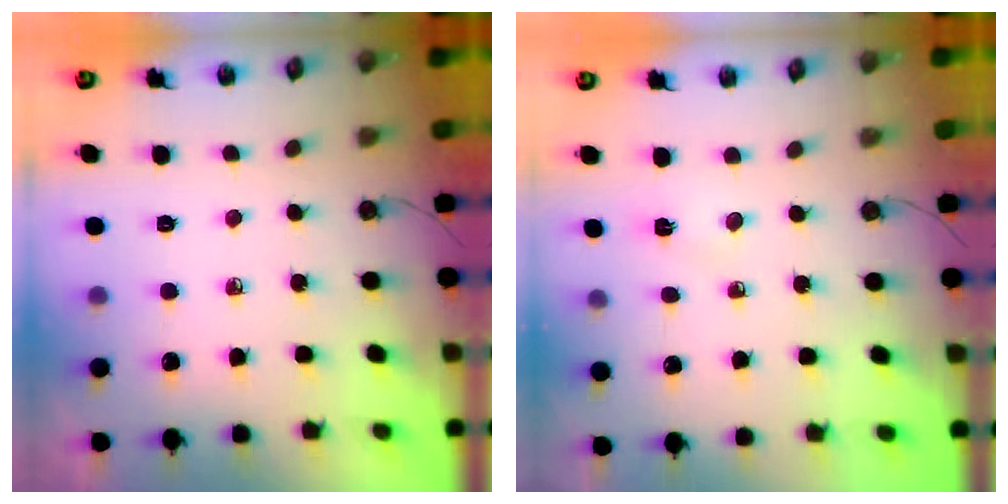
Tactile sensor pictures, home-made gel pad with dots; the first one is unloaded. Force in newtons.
{"total": 2.7, "press": 1.1, "slide": 2.5}